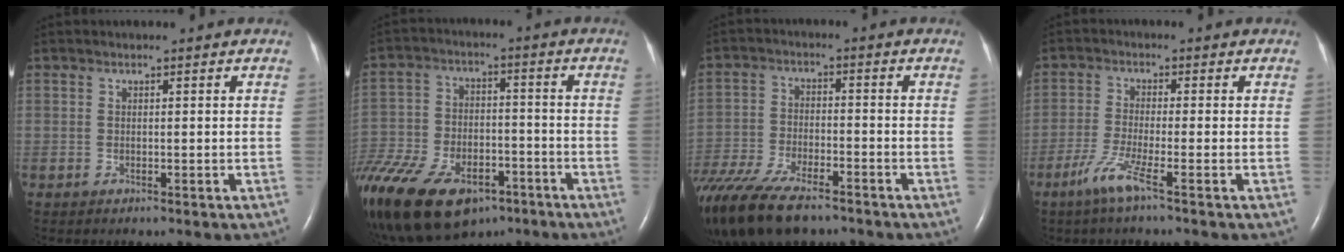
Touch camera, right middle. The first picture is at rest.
{"total": 23.8, "force": [-15.2, 12.2, 13.8], "torque": [-0.332, -0.022, -0.254]}
{"total": 17.1, "force": [-12.9, 5.5, 9.8], "torque": [-0.227, -0.036, -0.224]}
{"total": 4.7, "force": [-2.9, -0.5, 3.6], "torque": [-0.080, -0.013, -0.066]}